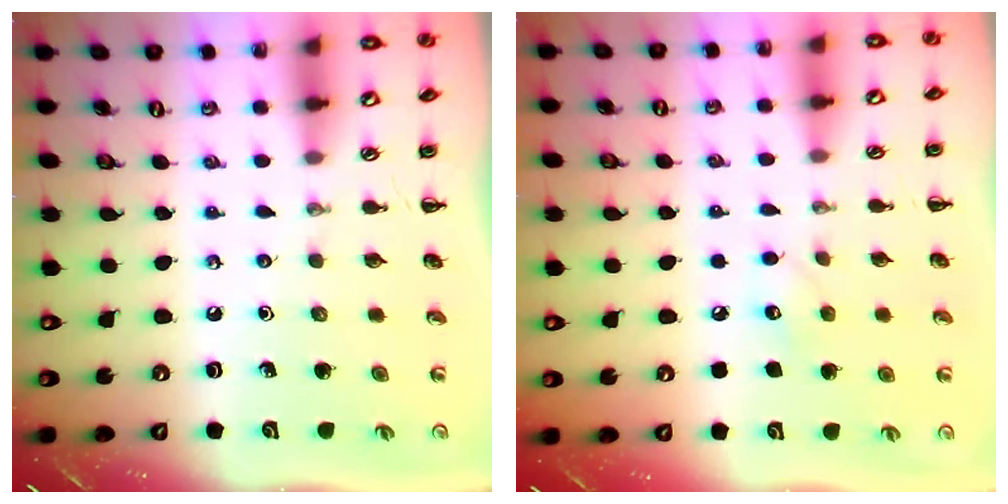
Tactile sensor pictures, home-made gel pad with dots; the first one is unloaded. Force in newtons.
{"total": 6.6, "press": 6.4, "slide": 1.5}